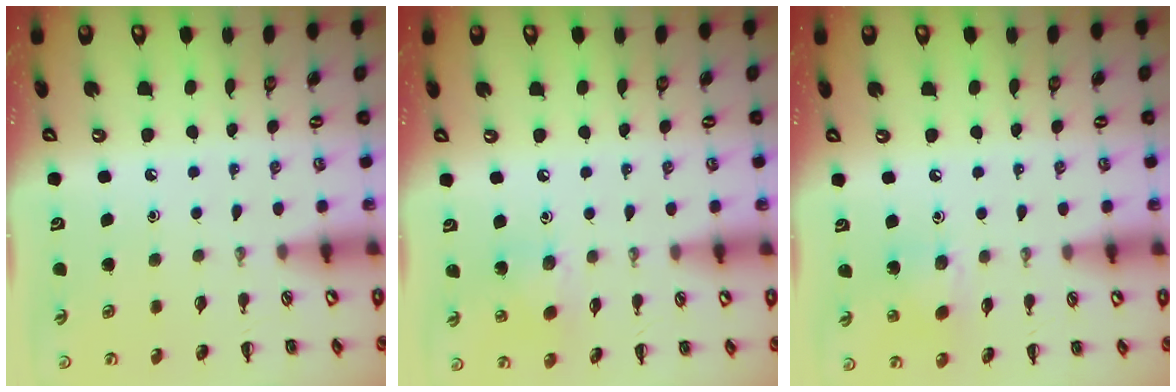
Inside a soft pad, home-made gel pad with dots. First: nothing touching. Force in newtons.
{"total": 5.2, "press": 5.2, "slide": 0.7}
{"total": 5.6, "press": 5.5, "slide": 1.0}